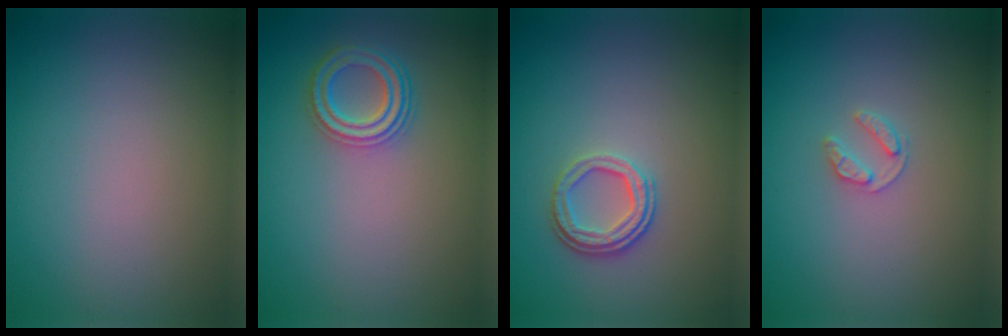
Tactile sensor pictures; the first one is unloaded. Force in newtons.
{"total": 3.7, "press": 3.4, "slide": 1.5}
{"total": 2.5, "press": 2.1, "slide": 1.4}
{"total": 1.3, "press": 1.3, "slide": 0.2}